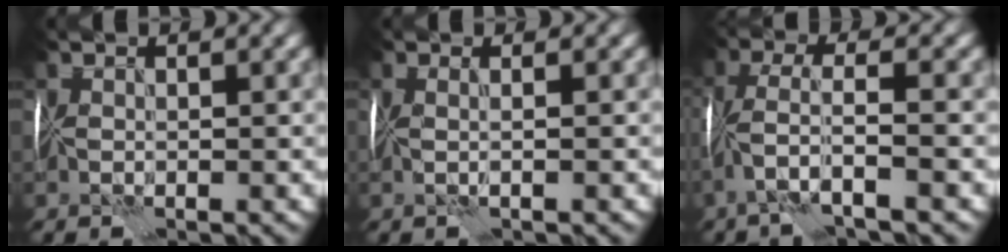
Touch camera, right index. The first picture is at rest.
{"total": 1.4, "force": [0.4, 0.4, 1.3], "torque": [-0.015, 0.004, -0.007]}
{"total": 3.9, "force": [-1.8, 0.6, 3.4], "torque": [-0.073, 0.010, -0.044]}